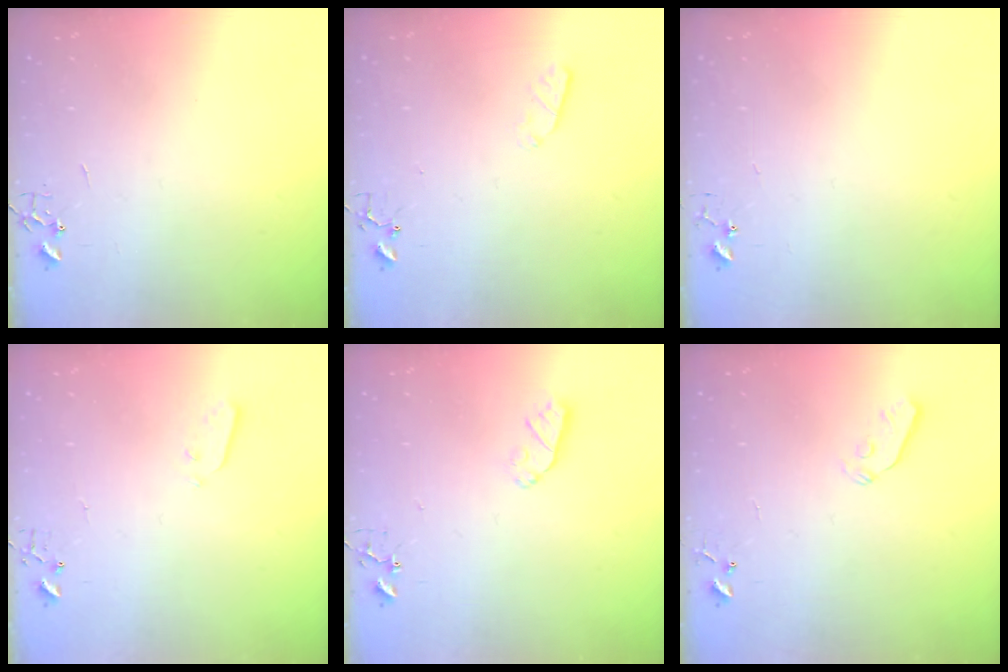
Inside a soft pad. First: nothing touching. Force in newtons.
{"total": 3.2, "press": 3.1, "slide": 0.5}
{"total": 3.5, "press": 3.4, "slide": 0.4}
{"total": 3.0, "press": 3.0, "slide": 0.3}
{"total": 5.2, "press": 5.2, "slide": 0.7}
{"total": 3.7, "press": 3.6, "slide": 0.7}